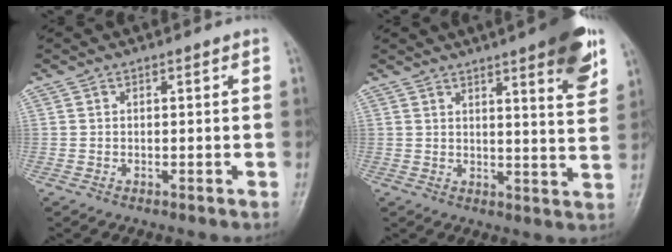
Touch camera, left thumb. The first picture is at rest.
{"total": 11.7, "force": [6.8, 2.0, 9.3], "torque": [-0.103, -0.032, 0.084]}